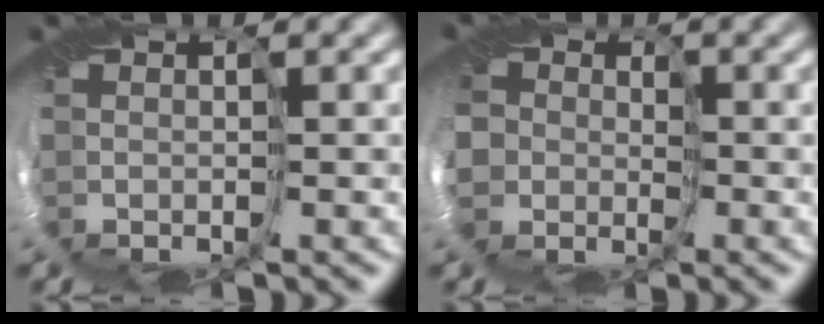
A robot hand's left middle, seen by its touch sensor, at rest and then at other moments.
{"total": 4.9, "force": [-0.5, 4.7, 1.3], "torque": [-0.026, 0.000, -0.047]}